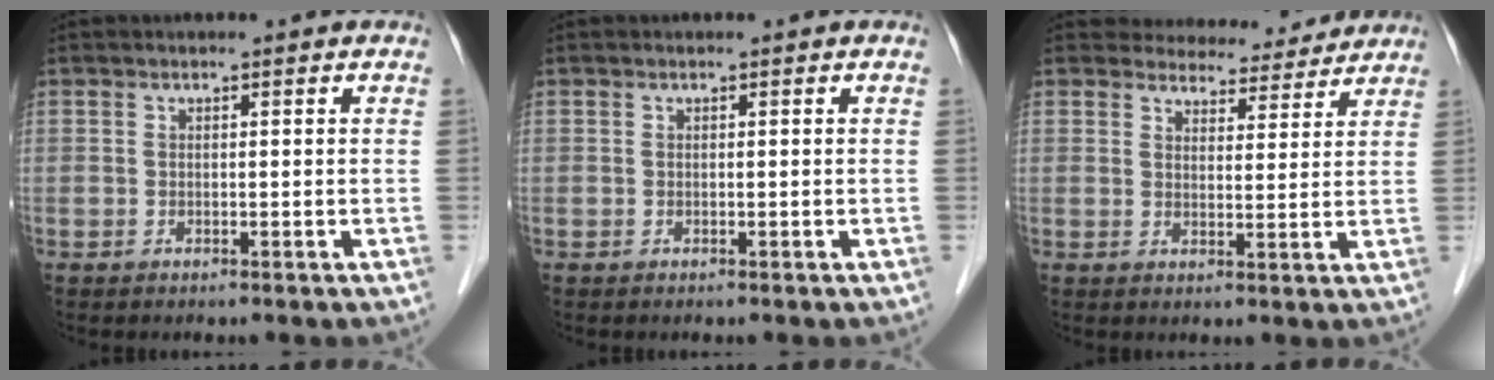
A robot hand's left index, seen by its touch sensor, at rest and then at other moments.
{"total": 0.0}
{"total": 8.3, "force": [7.9, 2.5, 0.6], "torque": [0.007, 0.001, 0.089]}